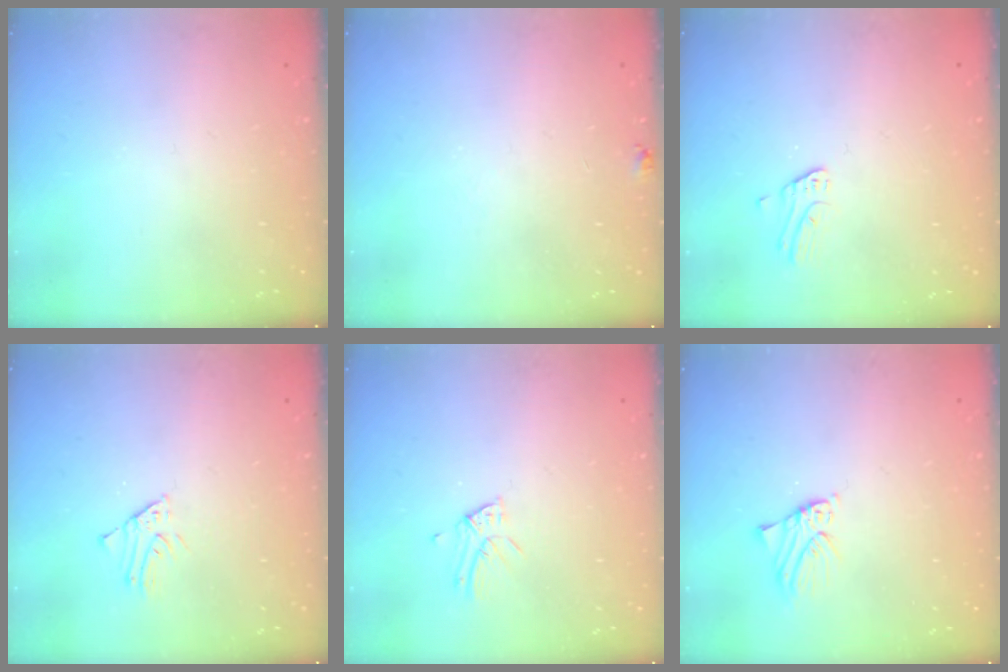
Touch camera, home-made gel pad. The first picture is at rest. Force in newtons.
{"total": 4.9, "press": 4.9, "slide": 0.4}
{"total": 2.4, "press": 2.4, "slide": 0.1}
{"total": 1.6, "press": 1.6, "slide": 0.2}
{"total": 3.6, "press": 3.5, "slide": 0.3}
{"total": 1.5, "press": 1.5, "slide": 0.1}